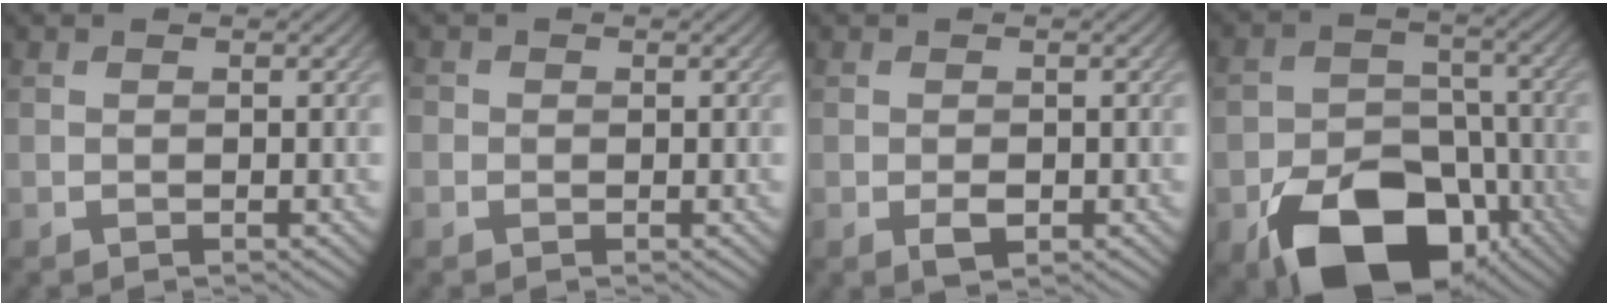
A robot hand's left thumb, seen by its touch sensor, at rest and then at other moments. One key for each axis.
{"total": 1.0, "fx": -0.2, "fy": 1.0, "fz": 0.1, "tx": 0.002, "ty": -0.004, "tz": -0.006}
{"total": 1.8, "fx": -0.7, "fy": 0.9, "fz": 1.3, "tx": -0.023, "ty": -0.004, "tz": -0.010}
{"total": 15.6, "fx": -8.2, "fy": 10.1, "fz": 8.7, "tx": -0.152, "ty": -0.039, "tz": -0.137}